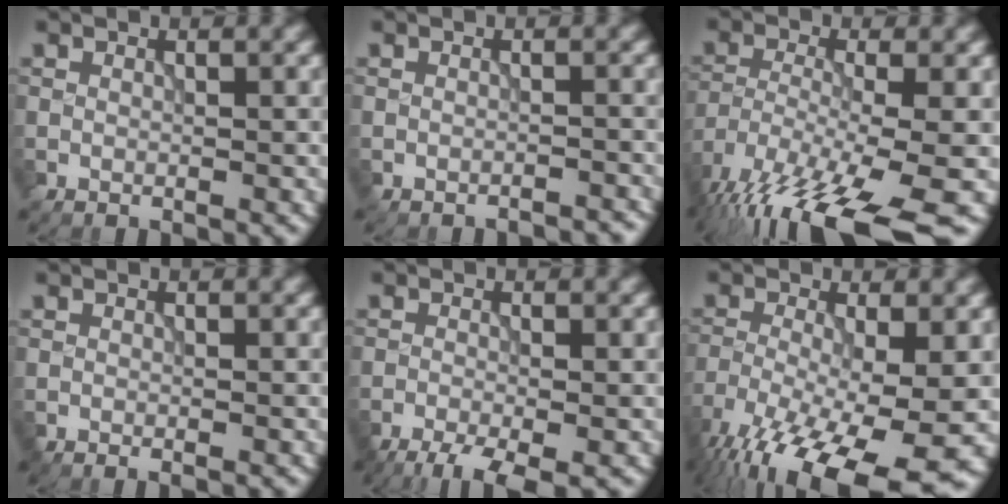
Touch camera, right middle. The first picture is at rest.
{"total": 1.8, "force": [-1.8, 0.1, 0.2], "torque": [0.005, 0.004, -0.022]}
{"total": 14.2, "force": [-9.8, 3.4, 9.8], "torque": [-0.201, -0.029, -0.152]}
{"total": 0.7, "force": [-0.5, 0.1, 0.5], "torque": [-0.004, -0.006, -0.011]}
{"total": 4.3, "force": [-3.1, 0.9, 2.9], "torque": [-0.046, -0.011, -0.059]}
{"total": 14.7, "force": [-8.7, 4.7, 10.9], "torque": [-0.207, -0.038, -0.136]}